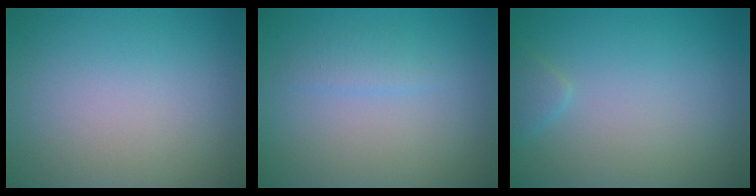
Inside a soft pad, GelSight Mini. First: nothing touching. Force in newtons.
{"total": 1.2, "press": 1.2, "slide": 0.1}
{"total": 1.1, "press": 1.1, "slide": 0.1}